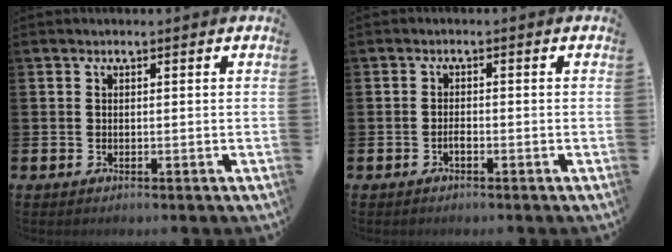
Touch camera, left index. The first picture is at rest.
{"total": 1.1, "force": [-0.7, 0.3, 0.8], "torque": [-0.016, -0.002, -0.014]}